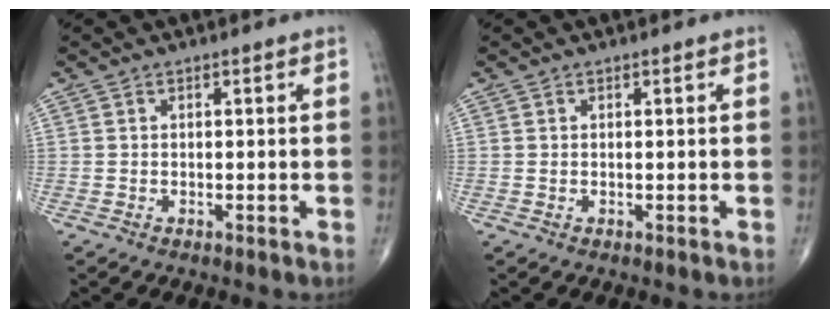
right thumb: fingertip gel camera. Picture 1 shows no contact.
{"total": 0.0}